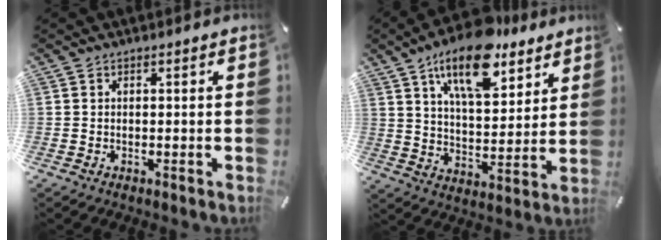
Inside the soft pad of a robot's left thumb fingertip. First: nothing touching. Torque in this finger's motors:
{"motor_torque": [1.46, 1.19, 1.60, -1.17, 0.39]}